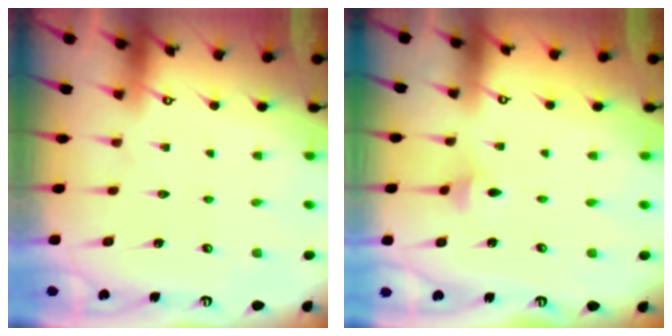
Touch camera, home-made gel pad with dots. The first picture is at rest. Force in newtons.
{"total": 2.7, "press": 2.6, "slide": 0.5}